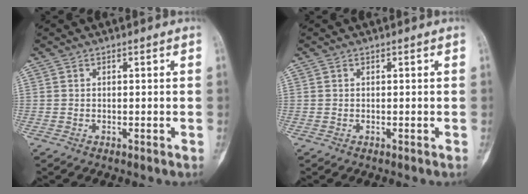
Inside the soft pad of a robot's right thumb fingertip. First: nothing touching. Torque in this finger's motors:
{"motor_torque": [2.51, 2.51, 0.08, 0.01, 0.00]}